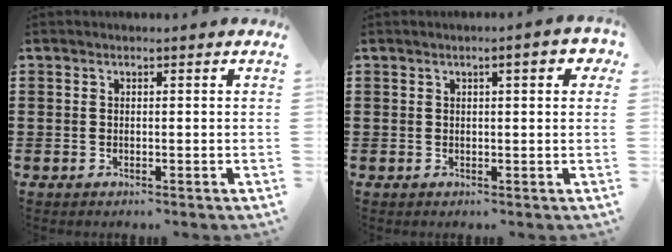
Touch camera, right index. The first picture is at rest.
{"total": 3.1, "force": [1.1, 0.5, 2.8], "torque": [-0.041, -0.002, 0.013]}